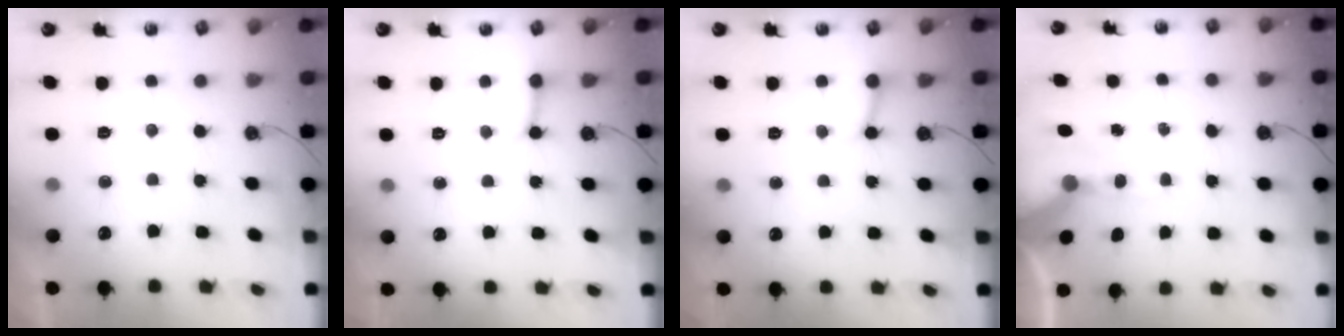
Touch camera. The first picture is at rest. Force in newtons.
{"total": 3.0, "press": 2.9, "slide": 0.6}
{"total": 2.9, "press": 2.9, "slide": 0.2}
{"total": 9.6, "press": 9.5, "slide": 1.3}